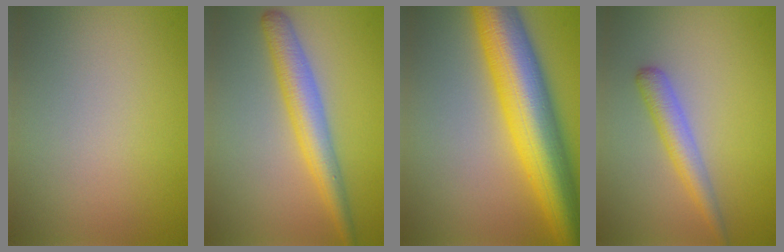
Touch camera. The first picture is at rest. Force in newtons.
{"total": 4.3, "press": 4.3, "slide": 0.1}
{"total": 11.7, "press": 11.7, "slide": 0.2}
{"total": 2.7, "press": 2.7, "slide": 0.0}